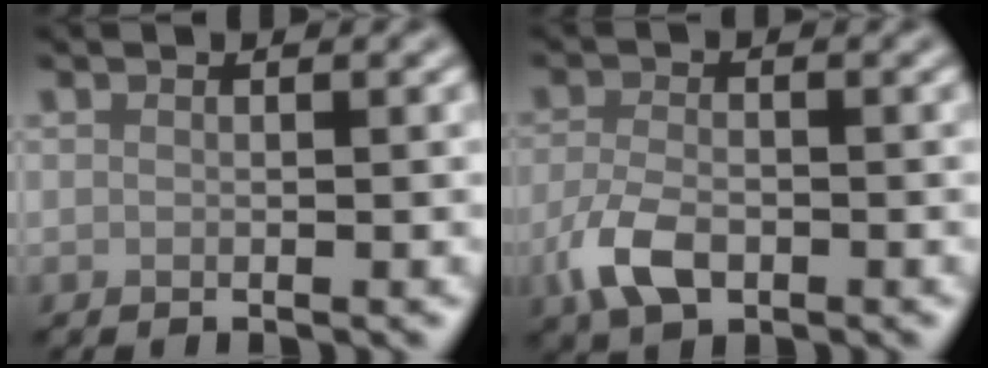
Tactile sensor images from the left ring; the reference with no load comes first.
{"total": 4.1, "force": [-2.0, 2.3, 2.8], "torque": [-0.063, -0.007, -0.044]}